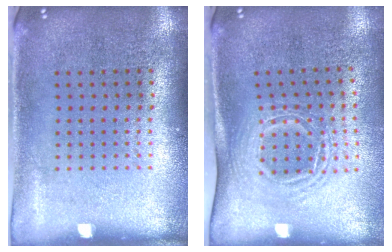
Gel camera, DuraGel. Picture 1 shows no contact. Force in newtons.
{"total": 1.7, "press": 1.2, "slide": 1.2}